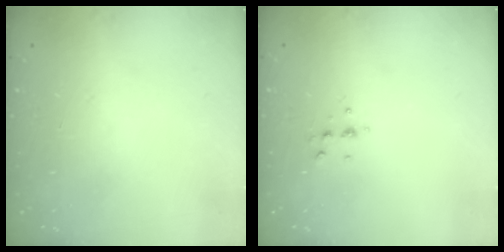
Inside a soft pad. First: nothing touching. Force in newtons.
{"total": 4.7, "press": 4.6, "slide": 1.0}